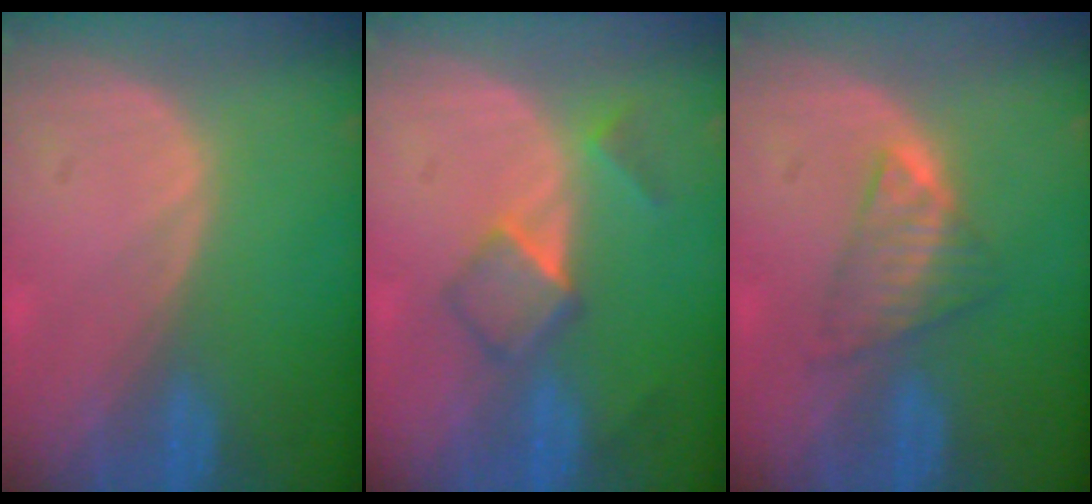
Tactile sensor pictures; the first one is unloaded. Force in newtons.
{"total": 5.3, "press": 4.7, "slide": 2.4}
{"total": 4.4, "press": 4.3, "slide": 0.8}